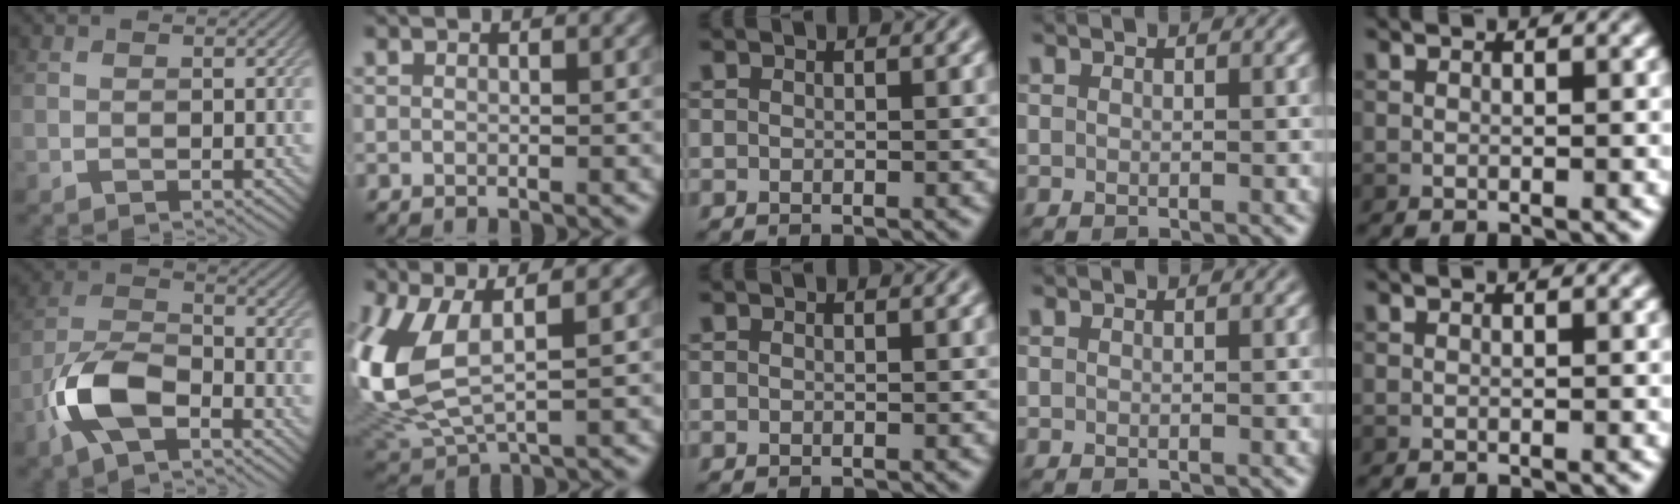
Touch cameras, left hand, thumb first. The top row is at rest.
{"thumb": {"total": 9.5, "force": [-4.8, 4.5, 6.8], "torque": [-0.151, 0.004, -0.109]}, "index": {"total": 9.0, "force": [1.4, 4.7, 7.6], "torque": [-0.205, -0.010, 0.037]}}